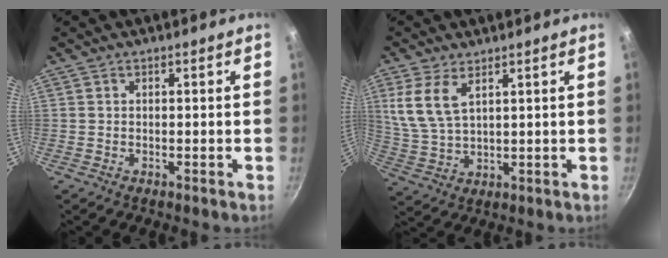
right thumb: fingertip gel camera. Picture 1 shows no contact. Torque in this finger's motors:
{"motor_torque": [-0.74, 0.95, 0.42, 0.30, 0.19]}